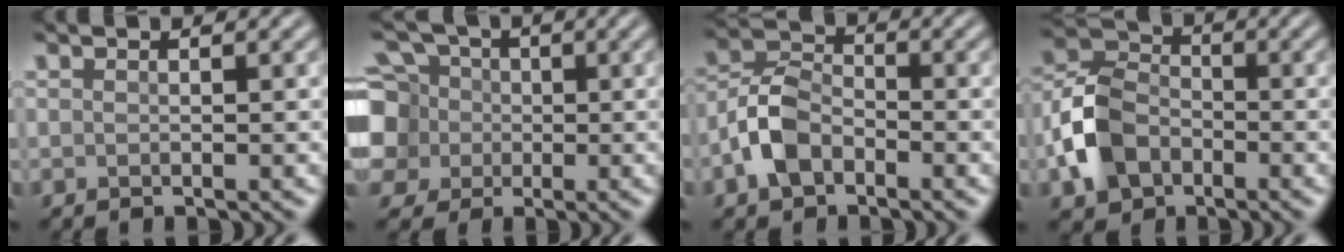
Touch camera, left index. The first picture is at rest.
{"total": 9.8, "force": [0.1, 8.9, 4.1], "torque": [-0.118, 0.019, -0.027]}
{"total": 4.5, "force": [-2.2, 2.9, 2.7], "torque": [-0.057, 0.009, -0.054]}
{"total": 6.4, "force": [-2.6, 4.7, 3.5], "torque": [-0.076, 0.005, -0.063]}